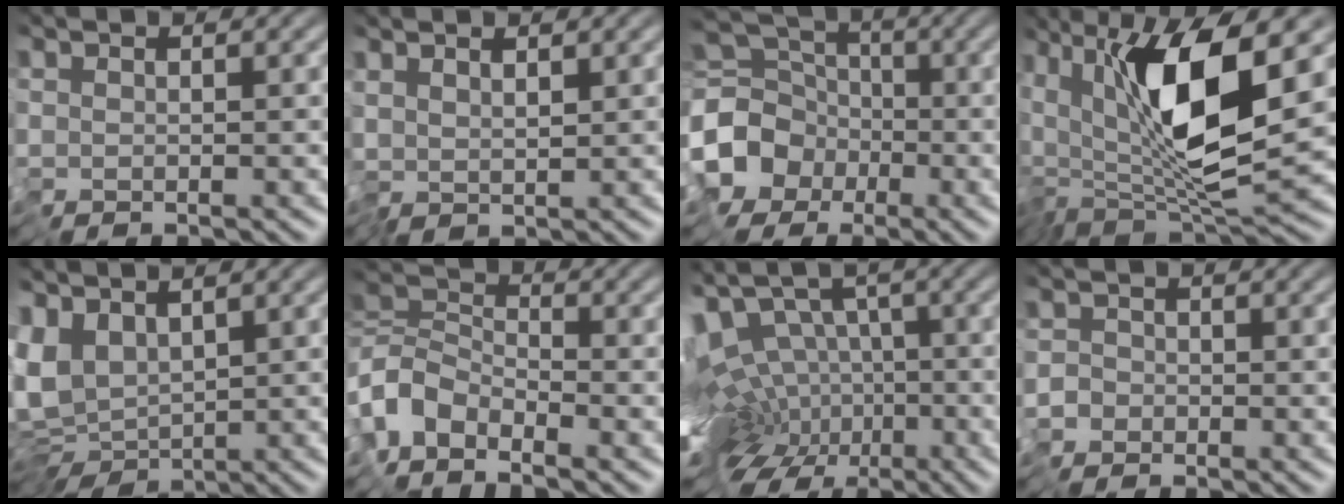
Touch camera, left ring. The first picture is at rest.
{"total": 1.6, "force": [1.0, 0.5, 1.2], "torque": [-0.029, 0.005, 0.021]}
{"total": 6.0, "force": [-2.8, 4.9, 2.2], "torque": [-0.050, 0.007, -0.070]}
{"total": 10.2, "force": [1.9, 2.4, 9.7], "torque": [-0.176, -0.001, 0.034]}
{"total": 8.8, "force": [1.4, 5.8, 6.5], "torque": [-0.129, -0.002, 0.061]}
{"total": 4.0, "force": [-3.3, 1.7, 1.6], "torque": [-0.033, 0.005, -0.085]}
{"total": 12.5, "force": [-3.5, 8.2, 8.8], "torque": [-0.157, -0.002, -0.031]}
{"total": 2.9, "force": [-2.1, 2.0, -0.1], "torque": [0.034, 0.000, -0.042]}